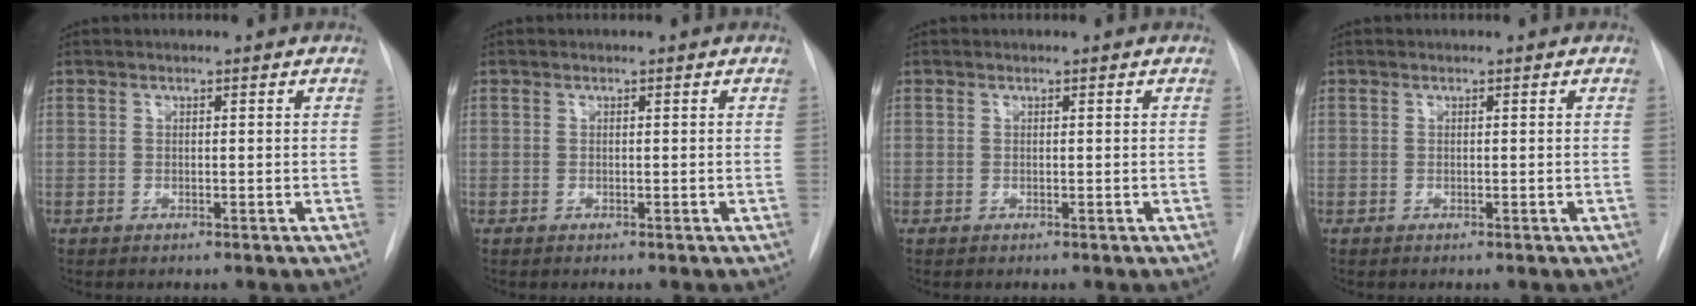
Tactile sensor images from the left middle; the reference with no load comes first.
{"total": 0.0}
{"total": 0.0}
{"total": 0.0}